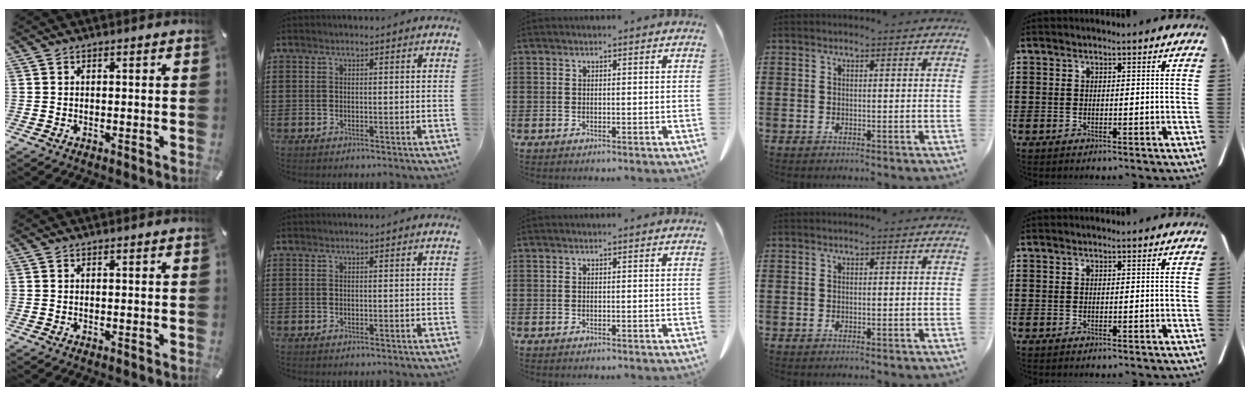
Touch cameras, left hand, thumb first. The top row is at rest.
{}